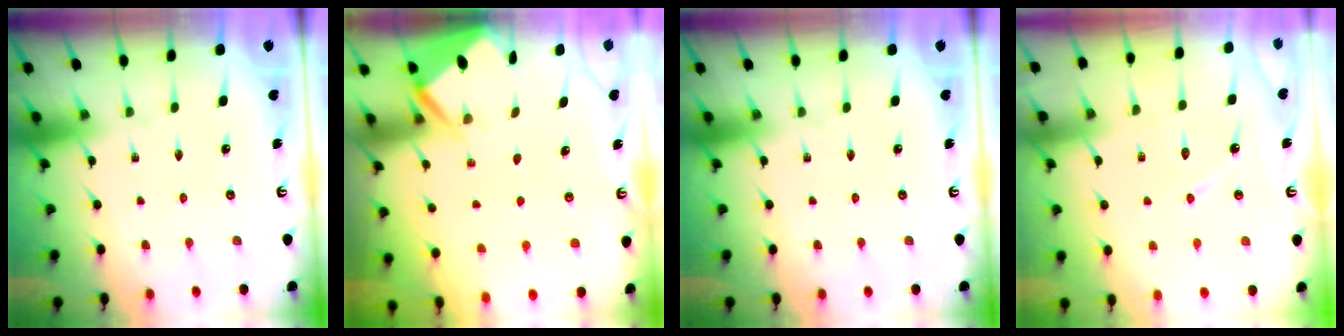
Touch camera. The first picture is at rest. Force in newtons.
{"total": 3.7, "press": 3.7, "slide": 0.3}
{"total": 0.0}
{"total": 6.9, "press": 6.9, "slide": 0.6}